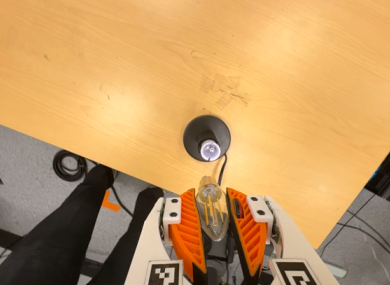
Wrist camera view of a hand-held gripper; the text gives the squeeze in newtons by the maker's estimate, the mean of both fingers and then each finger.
{"total": 12.5, "left": 14.0, "right": 11.0}